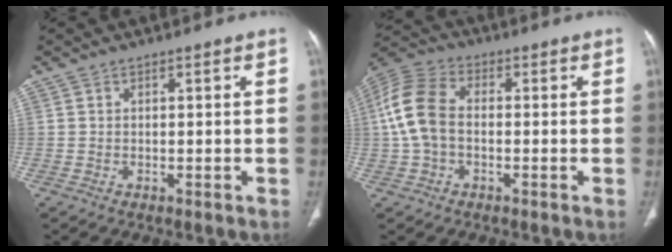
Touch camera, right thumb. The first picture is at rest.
{"total": 10.6, "force": [-0.3, 6.9, 8.0], "torque": [-0.171, 0.028, -0.016]}